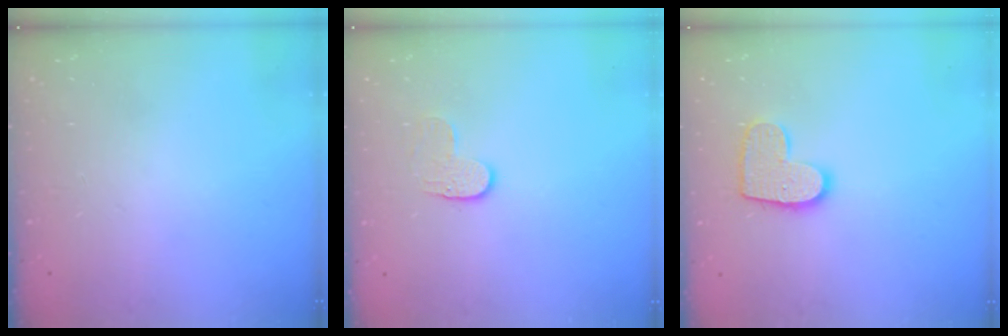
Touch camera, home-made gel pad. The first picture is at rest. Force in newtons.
{"total": 4.1, "press": 4.1, "slide": 0.3}
{"total": 10.8, "press": 10.8, "slide": 0.5}